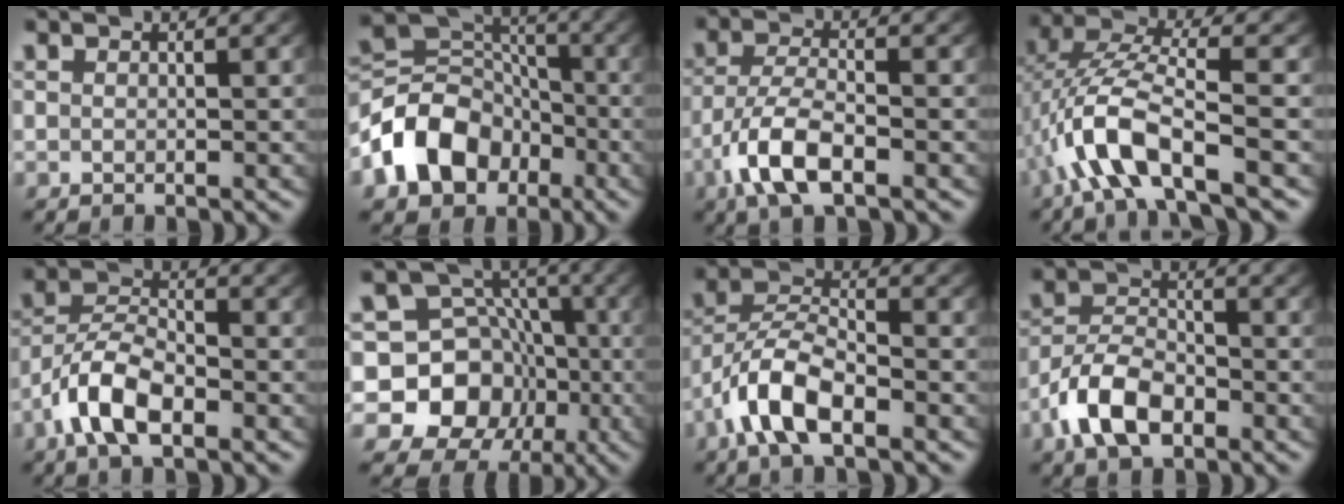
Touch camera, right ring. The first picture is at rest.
{"total": 10.9, "force": [-2.9, 8.9, 5.4], "torque": [-0.109, -0.032, -0.039]}
{"total": 5.0, "force": [-2.4, 1.9, 3.9], "torque": [-0.092, -0.020, -0.034]}
{"total": 5.9, "force": [-1.6, 2.7, 5.0], "torque": [-0.136, -0.019, -0.019]}
{"total": 5.0, "force": [-2.5, 2.5, 3.6], "torque": [-0.075, -0.012, -0.044]}
{"total": 16.9, "force": [-2.7, 15.3, 6.5], "torque": [-0.167, -0.081, -0.037]}
{"total": 5.3, "force": [-2.2, 2.7, 4.0], "torque": [-0.091, -0.015, -0.037]}
{"total": 6.3, "force": [-3.2, 4.0, 3.6], "torque": [-0.070, -0.013, -0.054]}